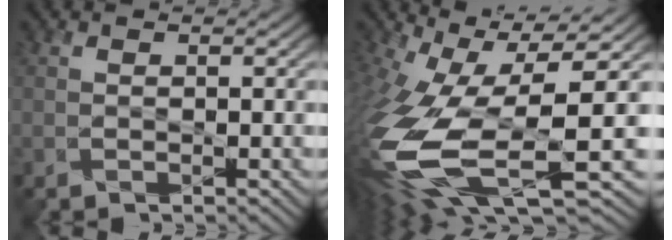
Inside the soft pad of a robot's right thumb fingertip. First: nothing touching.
{"total": 16.7, "force": [-4.7, 7.0, 14.4], "torque": [-0.326, -0.045, -0.075]}